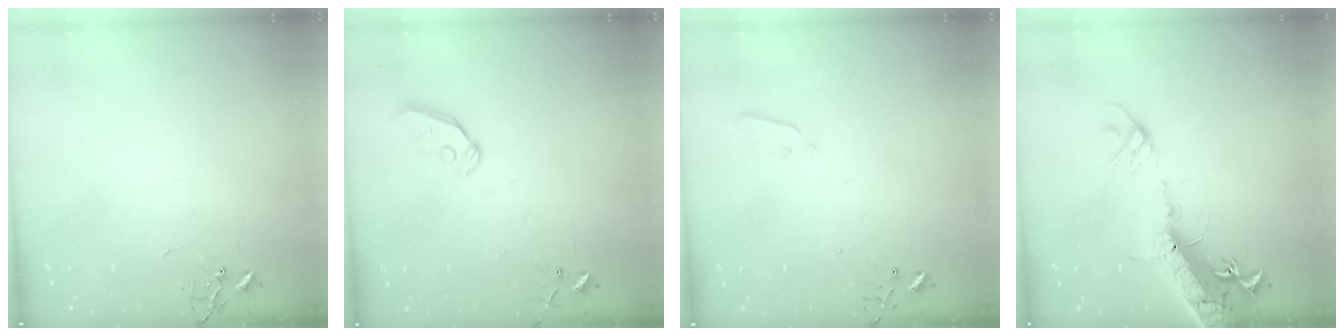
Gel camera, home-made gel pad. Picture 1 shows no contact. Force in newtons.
{"total": 4.4, "press": 4.4, "slide": 0.5}
{"total": 3.4, "press": 3.3, "slide": 0.7}
{"total": 20.7, "press": 20.1, "slide": 4.8}